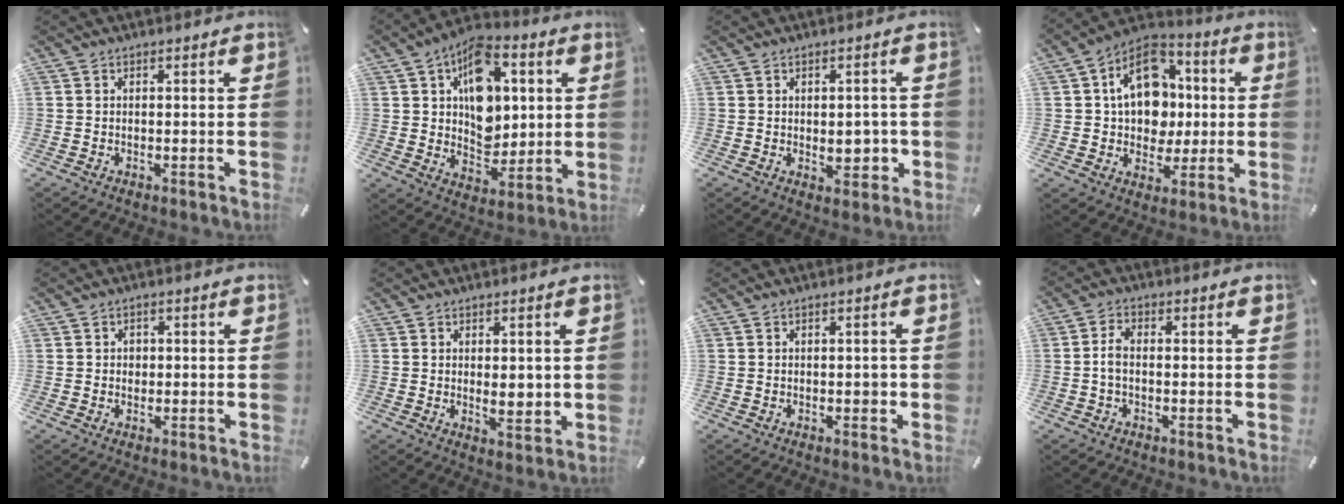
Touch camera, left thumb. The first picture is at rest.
{"total": 15.1, "force": [4.5, 11.2, 9.1], "torque": [-0.124, -0.018, 0.087]}
{"total": 4.4, "force": [-0.3, 3.1, 3.1], "torque": [-0.023, -0.006, -0.011]}
{"total": 15.9, "force": [1.8, 12.7, 9.3], "torque": [-0.160, 0.002, 0.037]}
{"total": 1.6, "force": [-0.1, 1.5, 0.7], "torque": [-0.006, 0.003, -0.007]}
{"total": 3.9, "force": [0.8, 2.2, 3.2], "torque": [-0.039, -0.006, 0.009]}
{"total": 1.7, "force": [-0.2, 0.9, 1.4], "torque": [-0.018, -0.003, -0.006]}
{"total": 3.5, "force": [-0.6, 1.7, 3.0], "torque": [-0.062, 0.005, -0.012]}